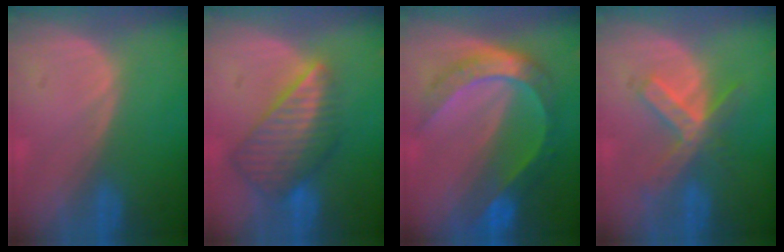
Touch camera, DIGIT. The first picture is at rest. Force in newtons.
{"total": 8.8, "press": 7.7, "slide": 4.4}
{"total": 8.3, "press": 8.2, "slide": 0.8}
{"total": 6.3, "press": 5.8, "slide": 2.4}